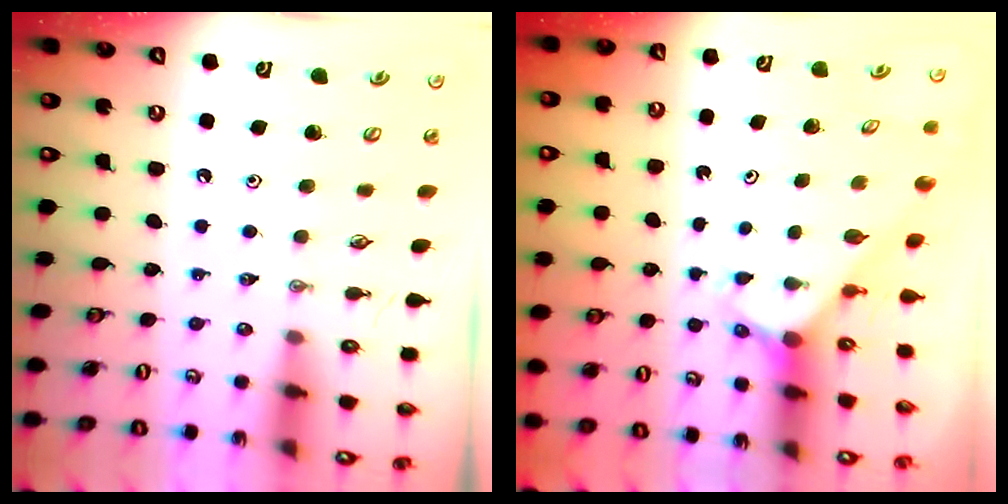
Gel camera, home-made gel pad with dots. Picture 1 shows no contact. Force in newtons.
{"total": 2.8, "press": 2.8, "slide": 0.2}